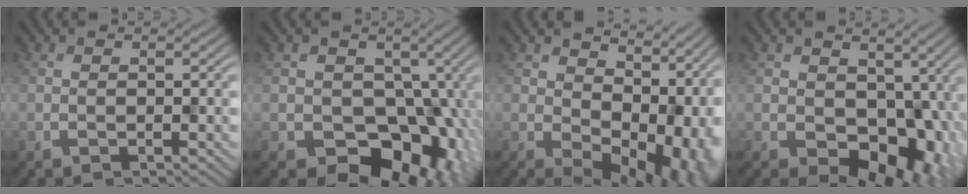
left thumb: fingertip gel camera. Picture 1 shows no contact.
{"total": 11.1, "force": [-3.0, 9.0, 5.8], "torque": [-0.055, -0.017, -0.052]}
{"total": 14.4, "force": [1.5, 9.3, 10.9], "torque": [-0.121, -0.041, 0.072]}
{"total": 9.3, "force": [-1.5, 6.7, 6.4], "torque": [-0.086, -0.032, -0.017]}